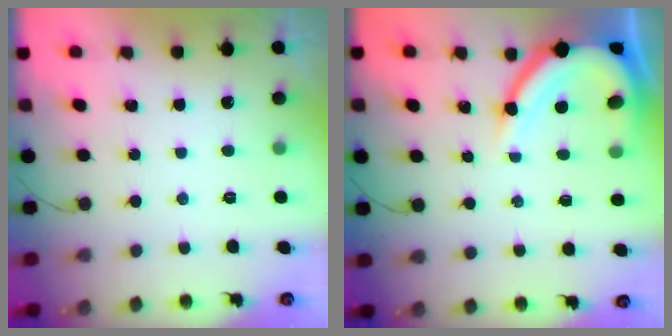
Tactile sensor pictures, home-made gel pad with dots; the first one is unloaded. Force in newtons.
{"total": 10.4, "press": 10.3, "slide": 1.3}